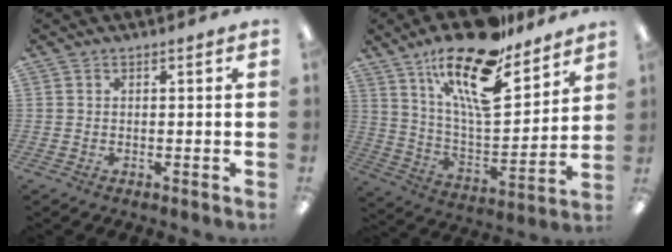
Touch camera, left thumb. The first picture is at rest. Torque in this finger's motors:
{"motor_torque": [0.38, 0.50, 1.38, -1.41, 0.16]}